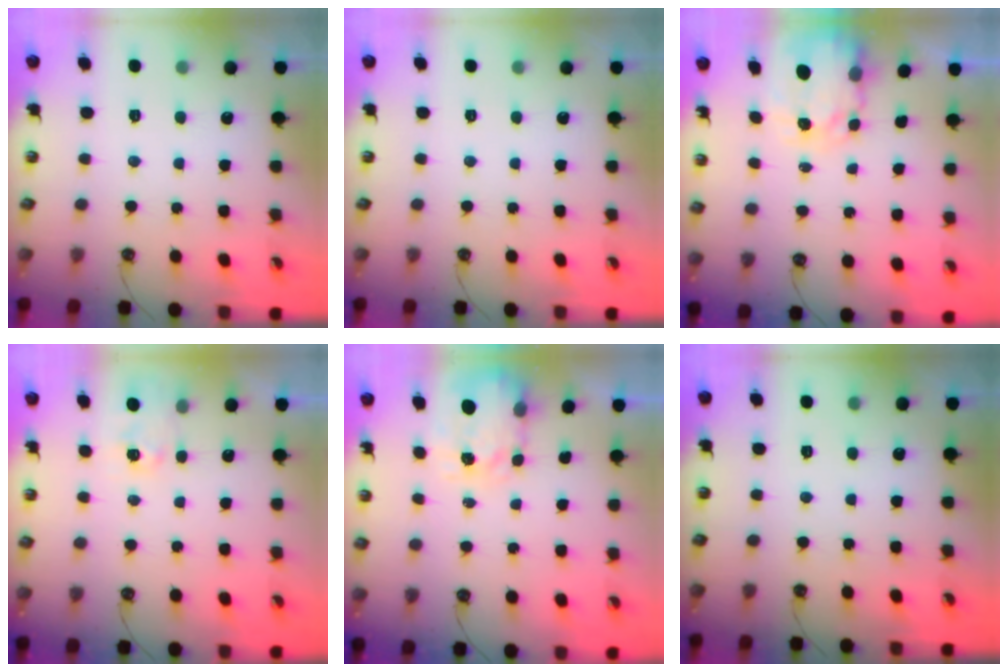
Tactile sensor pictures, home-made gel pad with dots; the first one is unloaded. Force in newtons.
{"total": 0.0}
{"total": 3.9, "press": 3.9, "slide": 0.2}
{"total": 2.6, "press": 2.6, "slide": 0.4}
{"total": 3.7, "press": 3.7, "slide": 0.4}
{"total": 0.0}